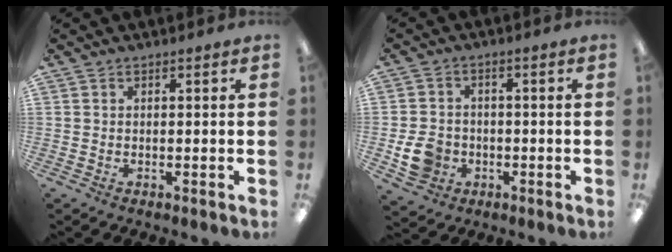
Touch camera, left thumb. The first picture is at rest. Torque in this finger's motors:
{"motor_torque": [-0.16, 0.22, 0.03, 0.00, 0.02]}